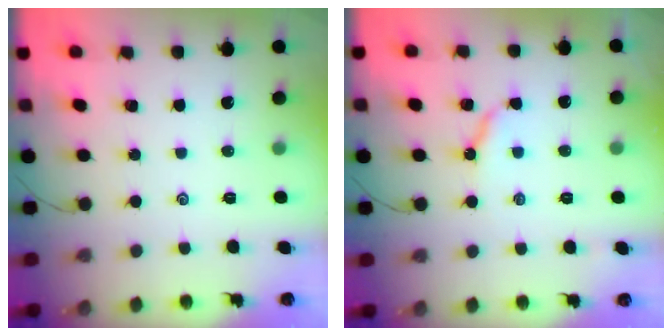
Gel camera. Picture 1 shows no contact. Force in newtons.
{"total": 5.8, "press": 5.8, "slide": 0.3}